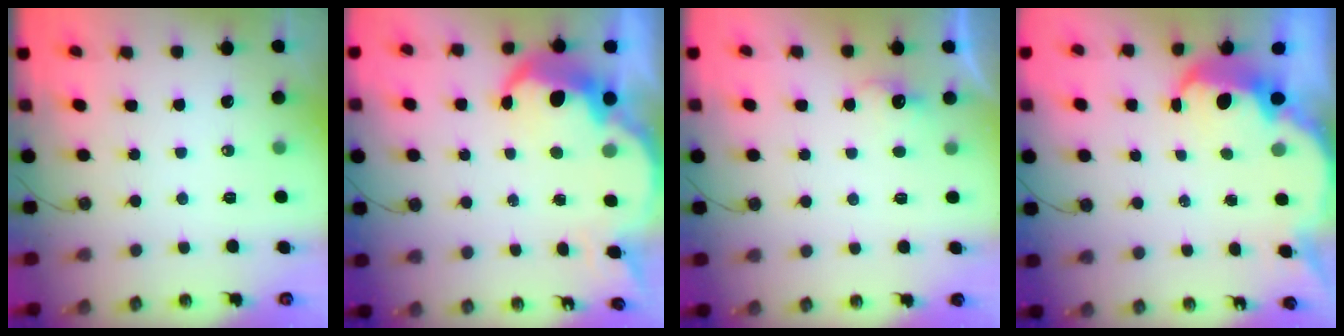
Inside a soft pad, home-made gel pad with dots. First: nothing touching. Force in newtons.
{"total": 9.1, "press": 9.1, "slide": 0.3}
{"total": 3.9, "press": 3.9, "slide": 0.8}
{"total": 5.5, "press": 5.5, "slide": 0.5}